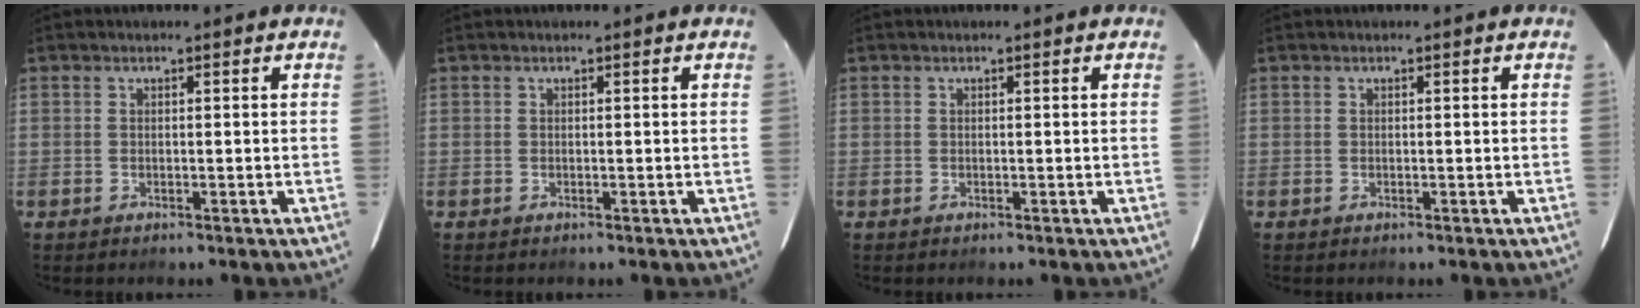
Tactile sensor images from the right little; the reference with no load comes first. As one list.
[{"total": 0.0}, {"total": 0.0}, {"total": 0.0}]